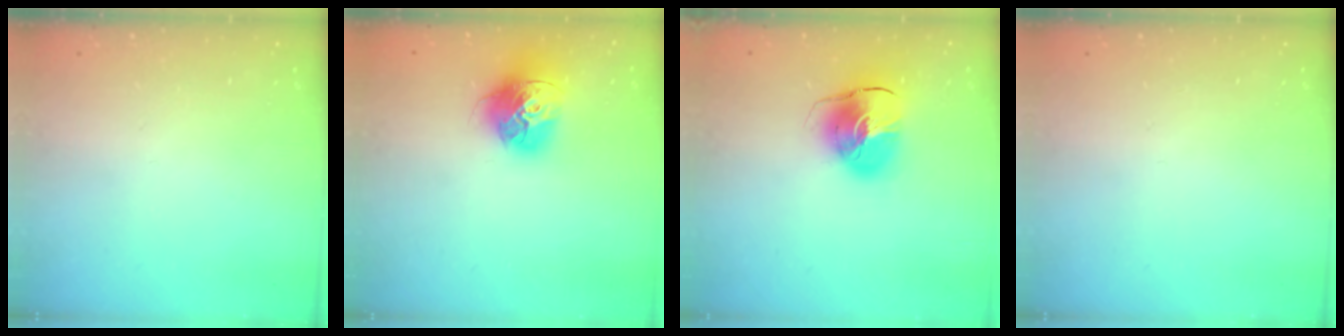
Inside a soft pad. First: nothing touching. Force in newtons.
{"total": 15.9, "press": 15.8, "slide": 1.7}
{"total": 11.9, "press": 11.7, "slide": 1.8}
{"total": 0.0}